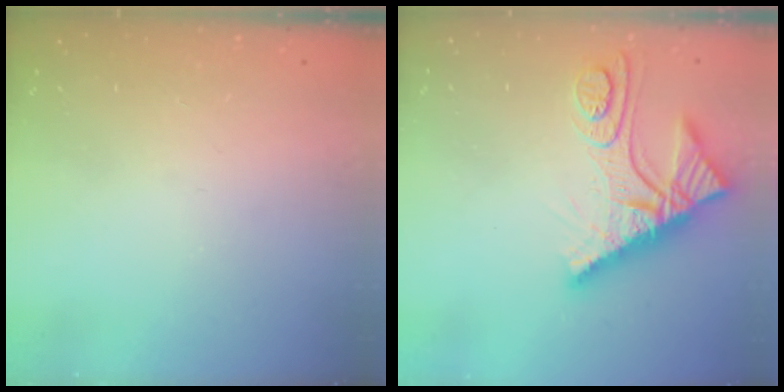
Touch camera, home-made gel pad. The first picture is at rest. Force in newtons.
{"total": 11.8, "press": 11.7, "slide": 1.0}